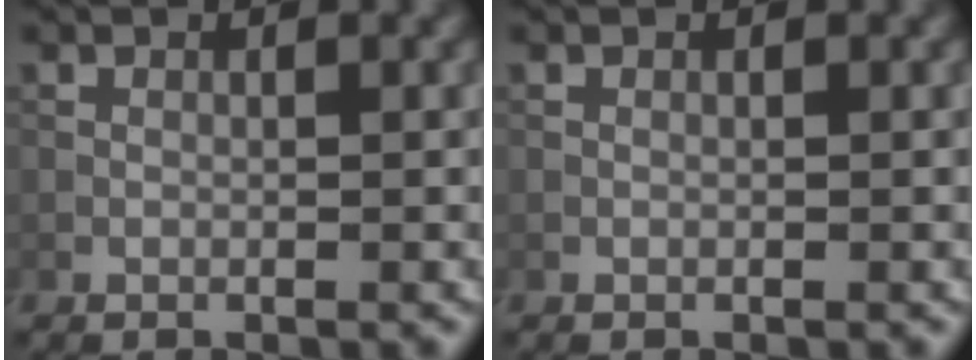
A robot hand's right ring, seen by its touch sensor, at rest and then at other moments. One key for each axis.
{"total": 0.0}